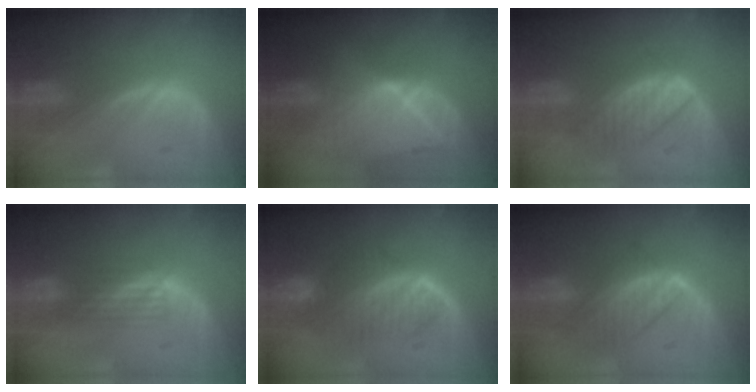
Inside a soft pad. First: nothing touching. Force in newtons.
{"total": 9.1, "press": 8.1, "slide": 4.0}
{"total": 6.0, "press": 5.9, "slide": 1.1}
{"total": 2.9, "press": 2.6, "slide": 1.2}
{"total": 6.7, "press": 6.4, "slide": 2.0}
{"total": 8.0, "press": 7.1, "slide": 3.7}